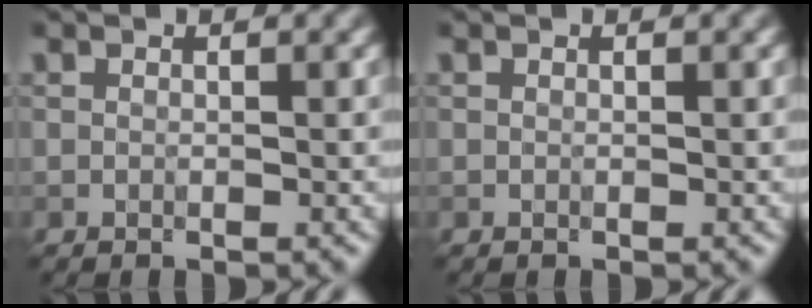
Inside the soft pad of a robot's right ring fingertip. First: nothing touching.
{"total": 0.0}